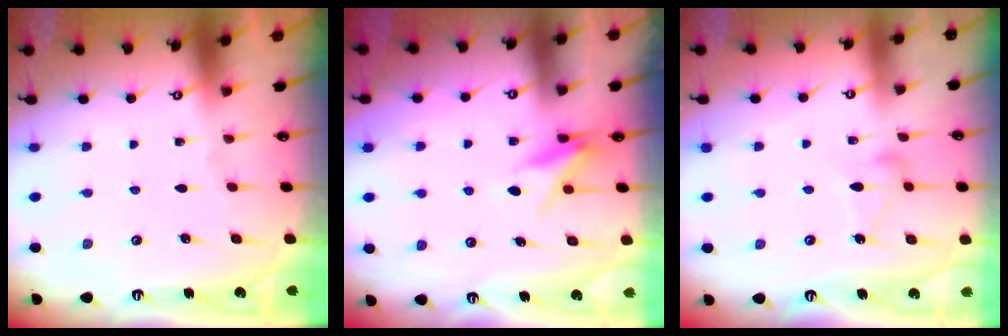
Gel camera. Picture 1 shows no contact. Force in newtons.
{"total": 9.0, "press": 8.9, "slide": 1.3}
{"total": 9.1, "press": 9.1, "slide": 0.1}